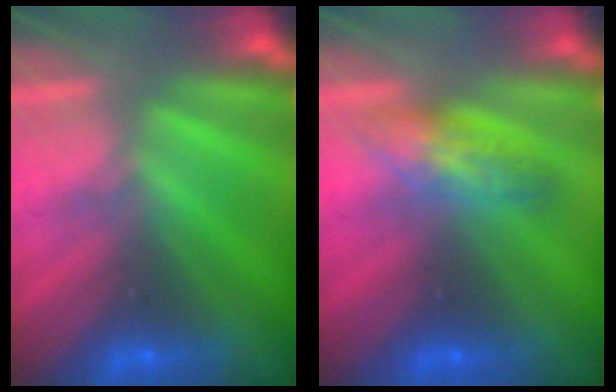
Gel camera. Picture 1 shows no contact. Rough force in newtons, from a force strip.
{"total": 2.6}